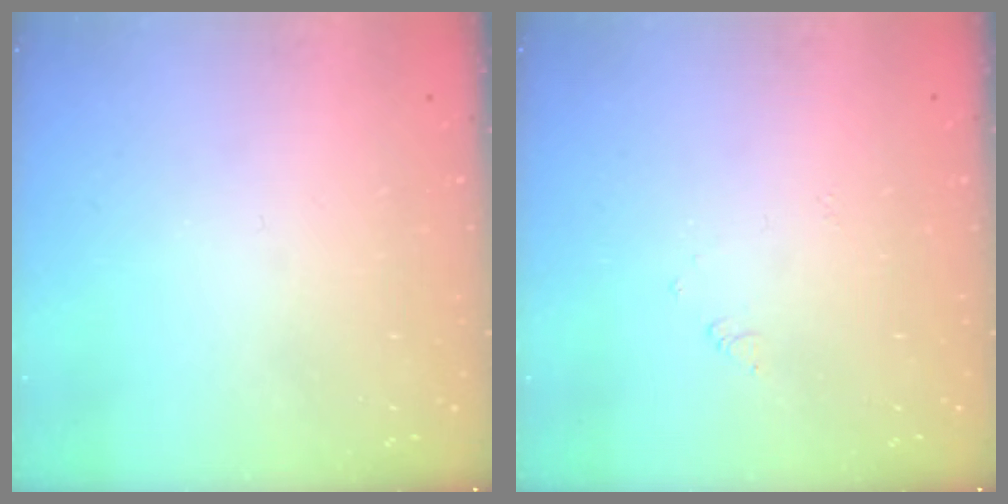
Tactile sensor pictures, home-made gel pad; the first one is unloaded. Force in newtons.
{"total": 3.0, "press": 3.0, "slide": 0.4}